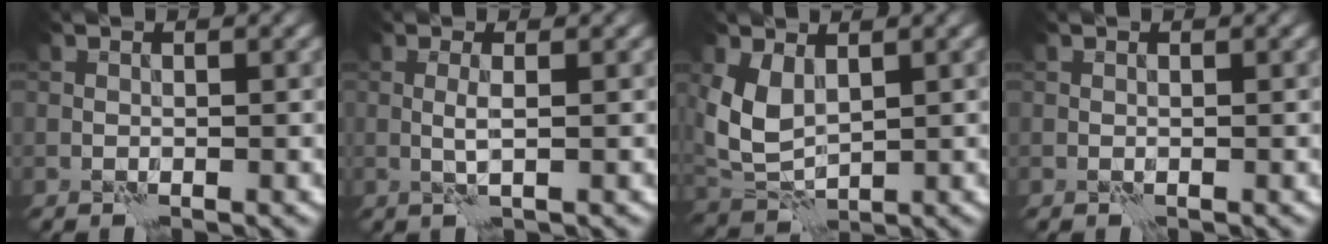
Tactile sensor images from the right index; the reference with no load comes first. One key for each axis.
{"total": 1.3, "fx": 0.2, "fy": 0.2, "fz": 1.3, "tx": -0.030, "ty": 0.005, "tz": 0.002}
{"total": 4.3, "fx": 1.3, "fy": 2.8, "fz": 3.0, "tx": -0.077, "ty": 0.001, "tz": 0.033}
{"total": 0.0}